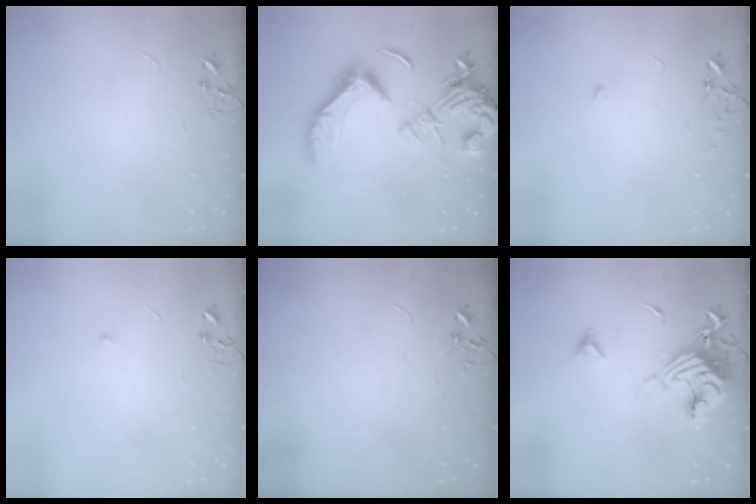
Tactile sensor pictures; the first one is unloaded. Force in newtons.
{"total": 20.2, "press": 20.1, "slide": 2.4}
{"total": 6.2, "press": 6.1, "slide": 0.7}
{"total": 4.9, "press": 4.7, "slide": 1.1}
{"total": 0.0}
{"total": 16.2, "press": 16.1, "slide": 2.0}